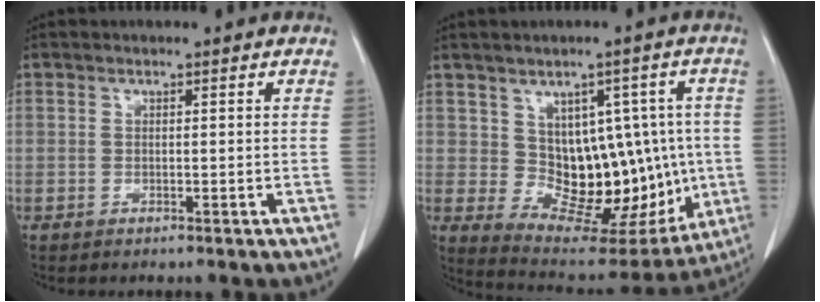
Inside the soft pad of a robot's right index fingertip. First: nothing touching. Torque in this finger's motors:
{"motor_torque": [1.29, 0.25, 0.26, 0.04]}